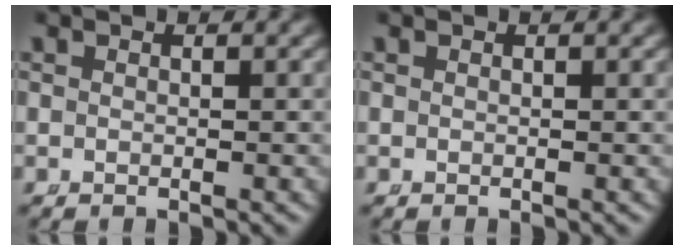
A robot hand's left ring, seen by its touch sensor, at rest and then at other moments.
{"total": 0.0}